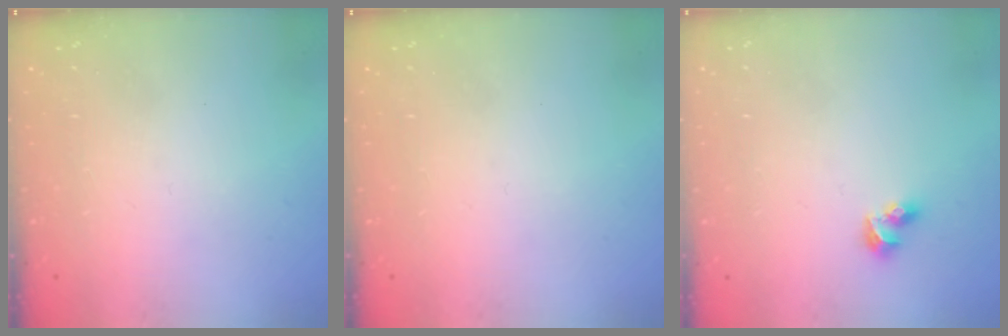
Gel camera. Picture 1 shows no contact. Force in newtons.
{"total": 0.0}
{"total": 3.9, "press": 3.8, "slide": 0.5}